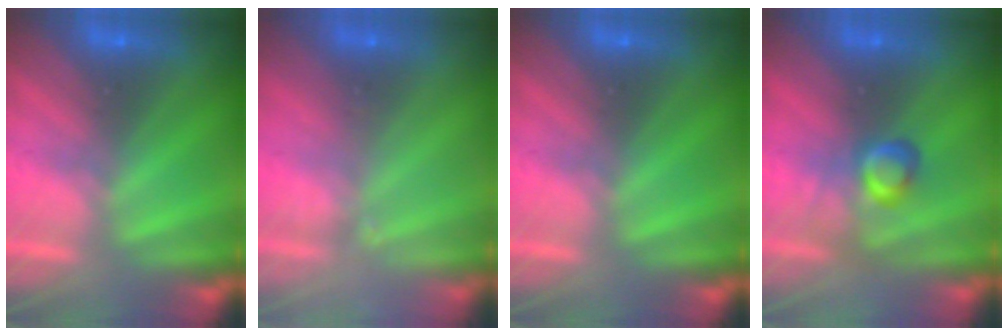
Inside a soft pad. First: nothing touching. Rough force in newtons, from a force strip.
{"total": 2.4}
{"total": 0.0}
{"total": 2.8}